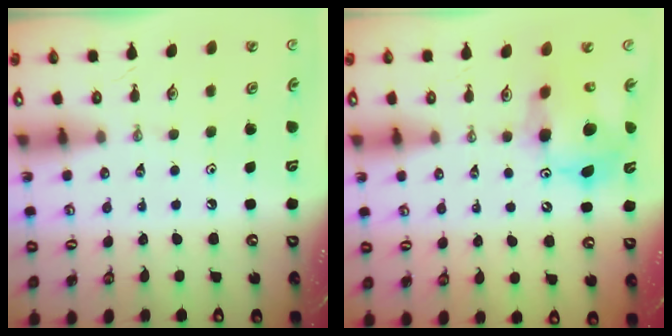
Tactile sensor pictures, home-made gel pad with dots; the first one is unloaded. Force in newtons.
{"total": 11.5, "press": 11.5, "slide": 0.9}